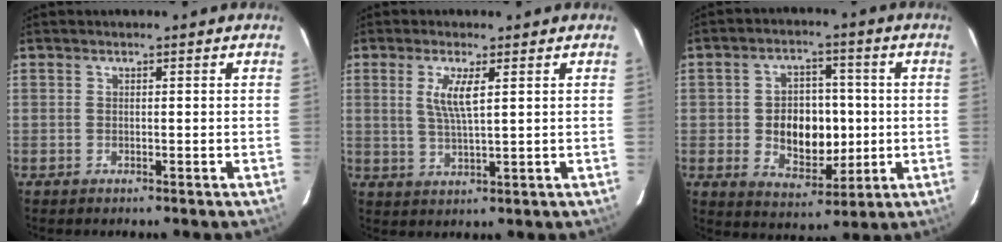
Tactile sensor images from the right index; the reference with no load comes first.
{"total": 4.9, "force": [1.6, 0.6, 4.6], "torque": [-0.092, -0.006, 0.030]}
{"total": 10.9, "force": [-0.8, 7.9, 7.5], "torque": [-0.143, 0.007, 0.003]}